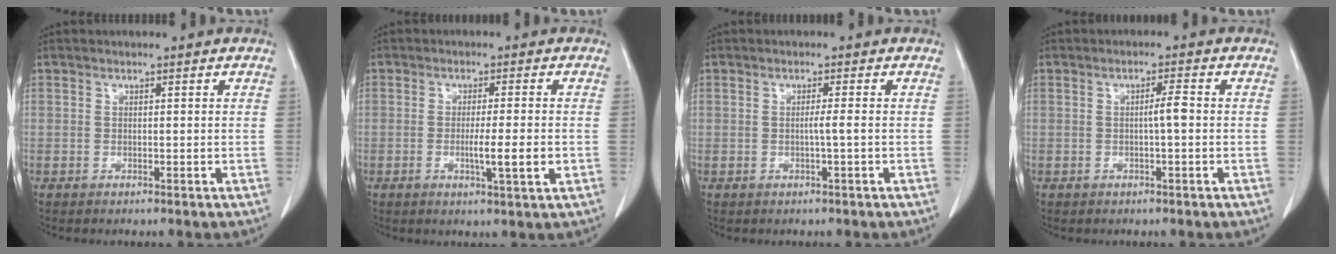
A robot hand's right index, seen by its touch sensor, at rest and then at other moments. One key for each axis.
{"total": 5.0, "fx": -1.1, "fy": -0.1, "fz": 4.9, "tx": -0.079, "ty": -0.008, "tz": -0.016}
{"total": 1.3, "fx": -0.2, "fy": -0.4, "fz": 1.3, "tx": -0.020, "ty": 0.001, "tz": -0.004}
{"total": 2.2, "fx": -0.2, "fy": 0.0, "fz": 2.2, "tx": -0.036, "ty": 0.002, "tz": -0.003}